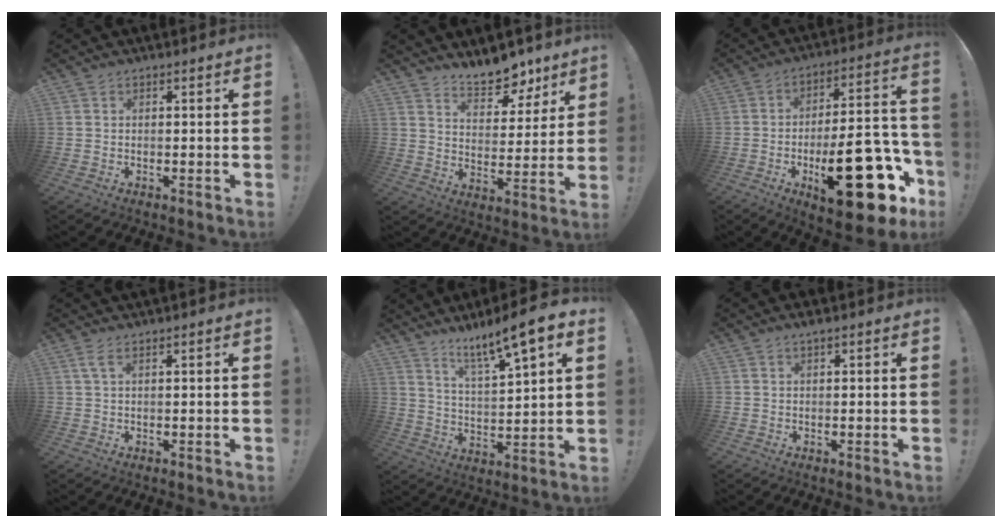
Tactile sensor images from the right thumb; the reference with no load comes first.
{"total": 11.3, "force": [9.6, 4.5, 3.7], "torque": [-0.047, -0.076, 0.177]}
{"total": 28.0, "force": [-10.7, 10.2, 23.7], "torque": [-0.339, 0.062, -0.157]}
{"total": 2.3, "force": [1.2, 0.1, 1.9], "torque": [-0.032, -0.002, 0.019]}
{"total": 11.7, "force": [8.5, 1.1, 7.9], "torque": [-0.136, -0.060, 0.133]}
{"total": 1.0, "force": [0.7, 0.0, 0.7], "torque": [-0.015, 0.002, 0.014]}